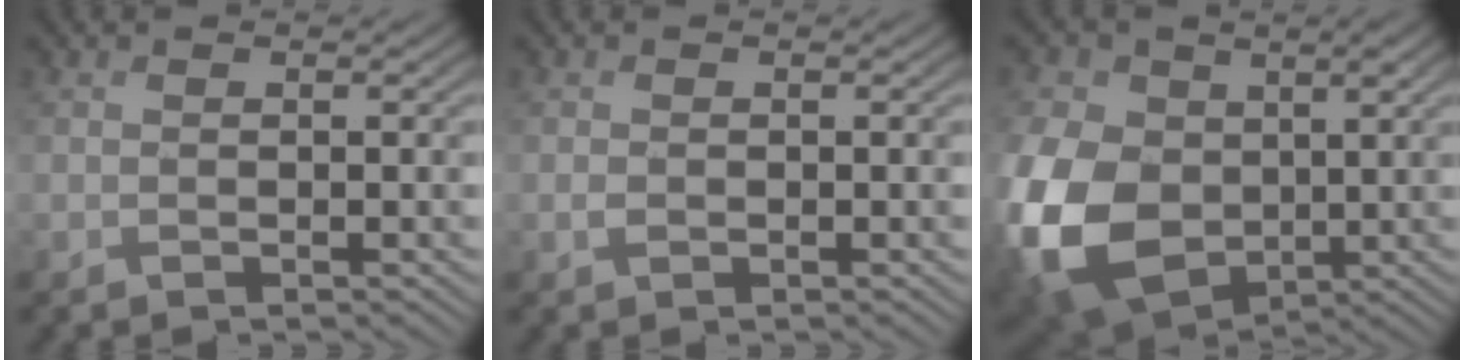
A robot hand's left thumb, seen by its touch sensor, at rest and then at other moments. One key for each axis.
{"total": 0.6, "fx": -0.1, "fy": 0.5, "fz": 0.3, "tx": -0.009, "ty": -0.002, "tz": -0.004}
{"total": 15.3, "fx": -1.1, "fy": 11.3, "fz": 10.3, "tx": -0.288, "ty": -0.023, "tz": -0.025}